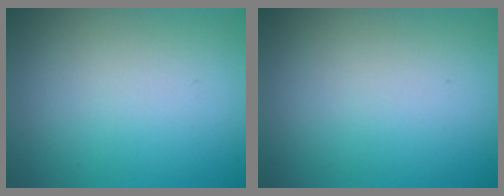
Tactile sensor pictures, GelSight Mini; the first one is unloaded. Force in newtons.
{"total": 0.0}